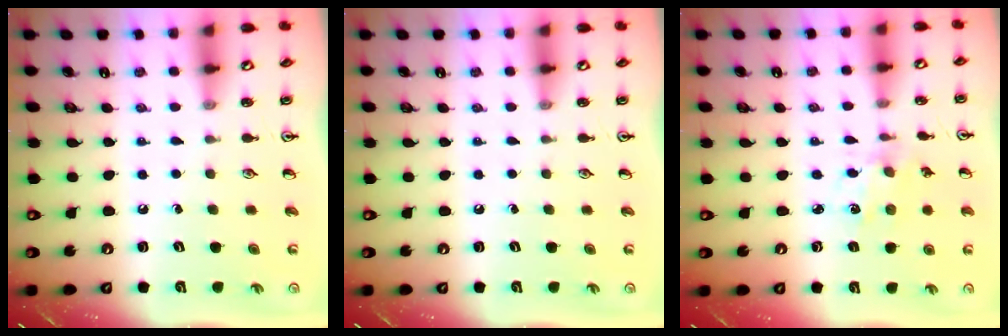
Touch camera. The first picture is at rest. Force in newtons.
{"total": 0.0}
{"total": 1.6, "press": 1.6, "slide": 0.2}